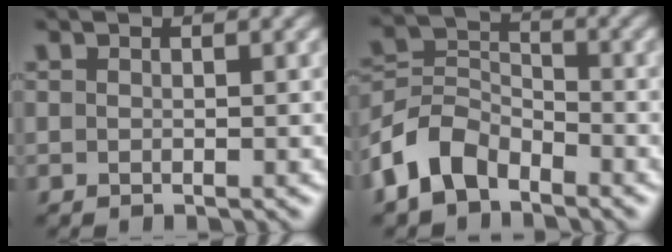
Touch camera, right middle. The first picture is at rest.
{"total": 5.3, "force": [-3.5, 3.1, 2.5], "torque": [-0.055, 0.005, -0.081]}